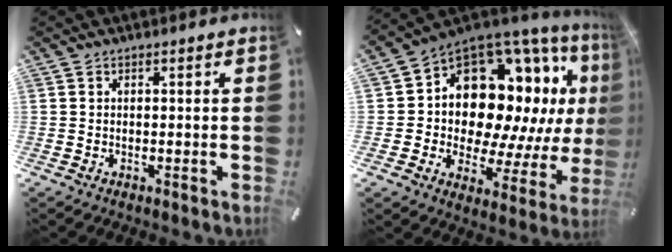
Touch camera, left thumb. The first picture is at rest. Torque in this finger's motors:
{"motor_torque": [2.29, 2.27, 1.44, 0.01, 0.28]}